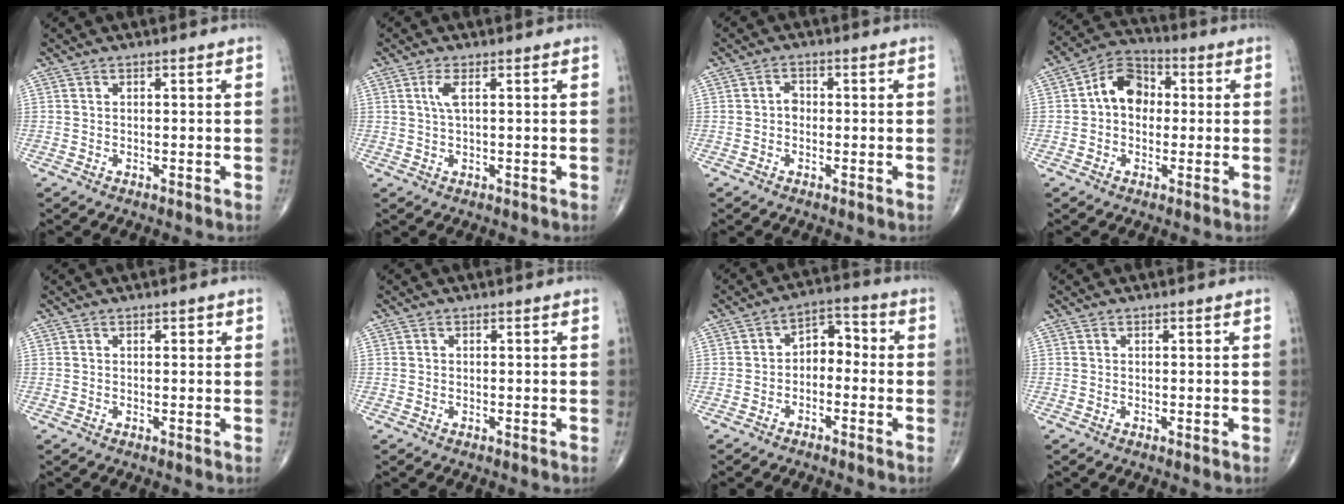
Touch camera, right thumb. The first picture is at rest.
{"total": 2.4, "force": [0.8, 0.5, 2.3], "torque": [-0.059, 0.003, 0.019]}
{"total": 1.9, "force": [-0.3, 1.5, 1.1], "torque": [-0.005, 0.007, -0.011]}
{"total": 9.1, "force": [0.8, 6.9, 6.0], "torque": [-0.076, 0.028, -0.002]}
{"total": 1.0, "force": [0.5, 0.5, 0.7], "torque": [-0.005, 0.001, 0.005]}
{"total": 0.0}
{"total": 6.0, "force": [-1.0, 4.1, 4.3], "torque": [-0.042, 0.035, -0.031]}
{"total": 0.0}